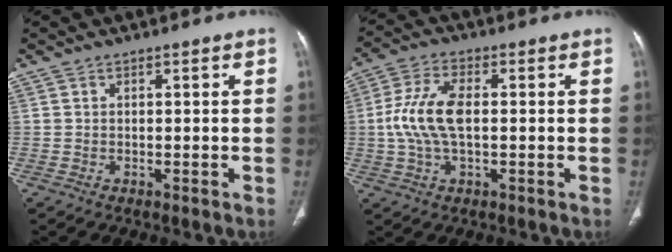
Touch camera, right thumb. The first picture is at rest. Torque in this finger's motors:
{"motor_torque": [1.21, 2.16, 1.05, -0.49, 0.15]}